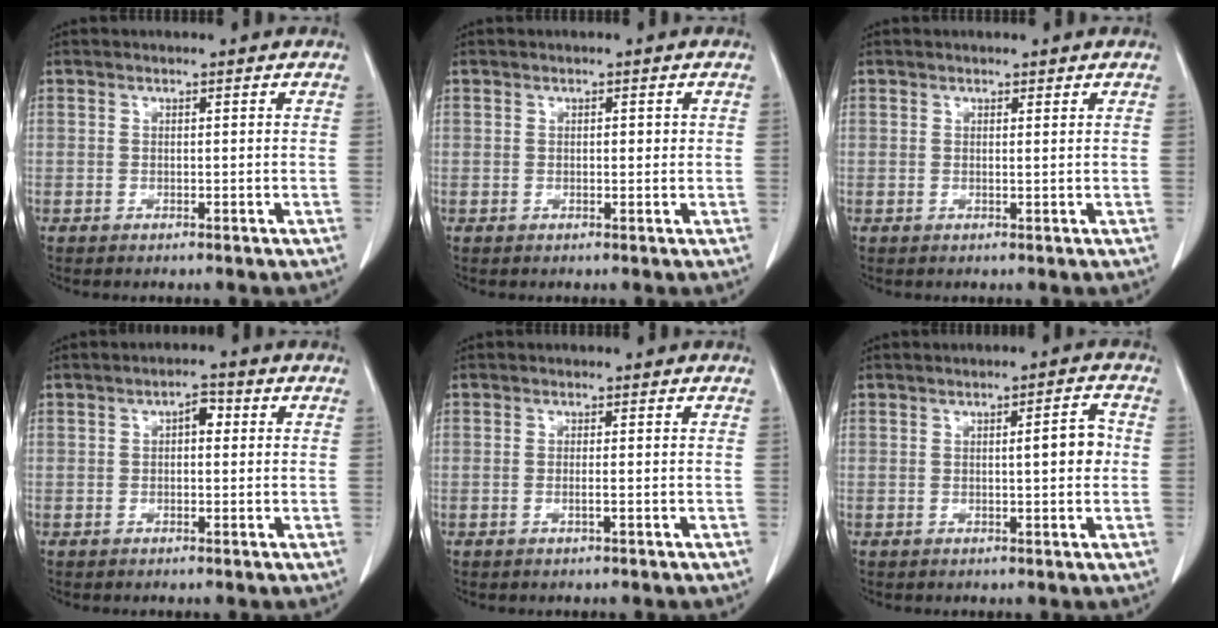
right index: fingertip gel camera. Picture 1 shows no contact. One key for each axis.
{"total": 1.1, "fx": 0.3, "fy": 0.7, "fz": 0.8, "tx": -0.008, "ty": 0.002, "tz": 0.003}
{"total": 0.5, "fx": 0.5, "fy": 0.1, "fz": 0.1, "tx": 0.000, "ty": -0.005, "tz": 0.006}
{"total": 2.7, "fx": 0.6, "fy": 1.4, "fz": 2.2, "tx": -0.028, "ty": 0.015, "tz": 0.005}
{"total": 0.9, "fx": -0.3, "fy": -0.1, "fz": 0.9, "tx": -0.016, "ty": -0.002, "tz": -0.006}
{"total": 4.2, "fx": 0.4, "fy": 0.9, "fz": 4.1, "tx": -0.055, "ty": 0.008, "tz": 0.004}